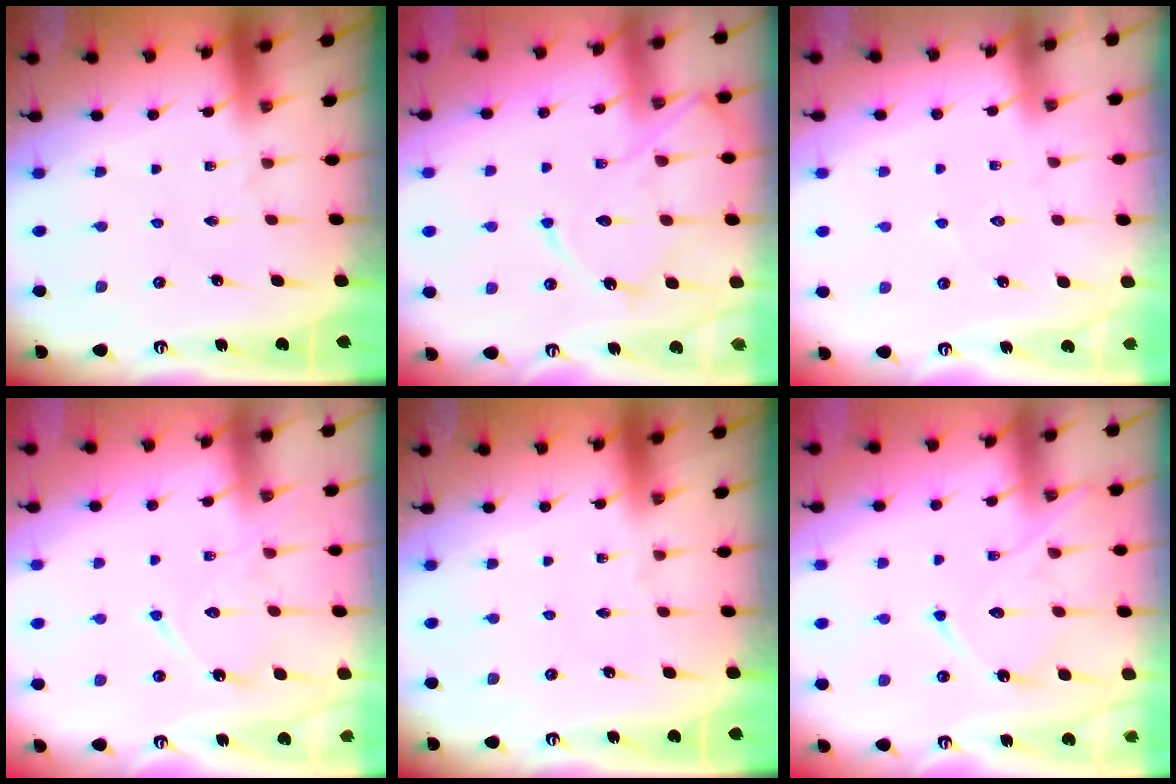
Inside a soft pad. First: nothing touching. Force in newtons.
{"total": 12.7, "press": 12.6, "slide": 1.0}
{"total": 5.4, "press": 5.4, "slide": 0.6}
{"total": 12.1, "press": 12.1, "slide": 0.8}
{"total": 0.0}
{"total": 13.6, "press": 13.5, "slide": 1.2}